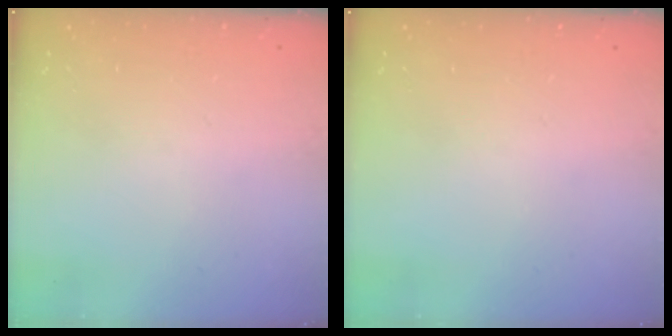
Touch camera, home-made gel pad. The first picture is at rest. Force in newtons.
{"total": 0.0}